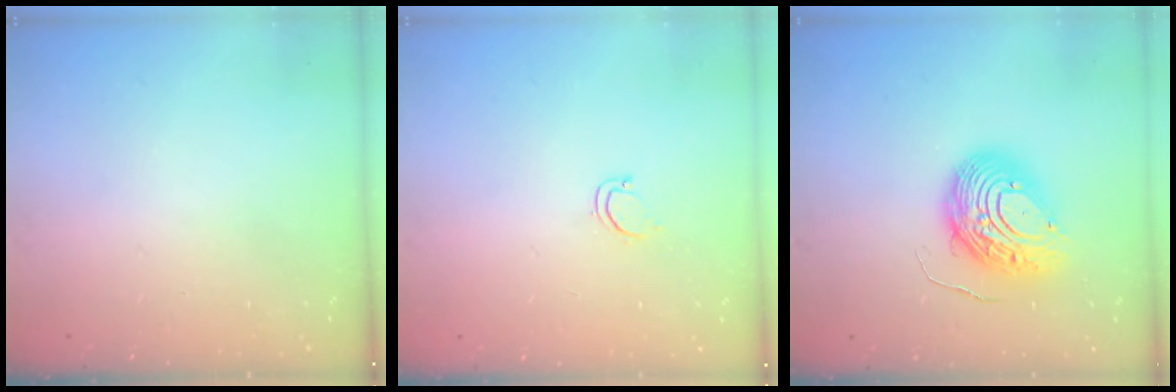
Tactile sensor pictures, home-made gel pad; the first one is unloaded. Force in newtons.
{"total": 2.8, "press": 2.8, "slide": 0.2}
{"total": 11.8, "press": 11.8, "slide": 1.3}